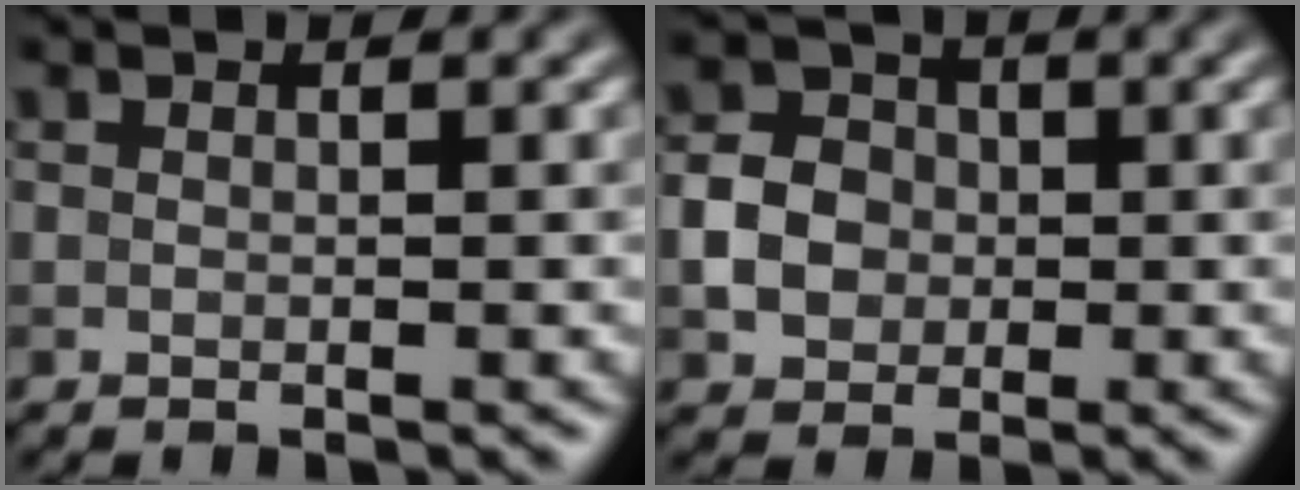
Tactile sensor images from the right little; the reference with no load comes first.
{"total": 3.5, "force": [-0.6, 3.0, 1.6], "torque": [-0.027, 0.004, -0.014]}